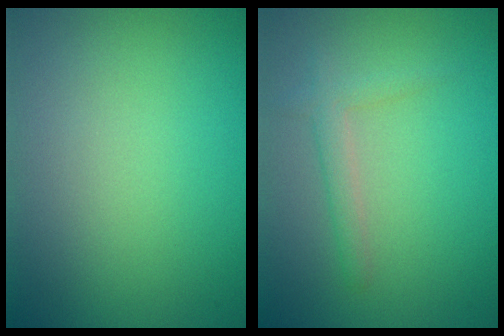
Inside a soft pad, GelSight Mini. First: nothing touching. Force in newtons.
{"total": 1.8, "press": 1.7, "slide": 0.1}